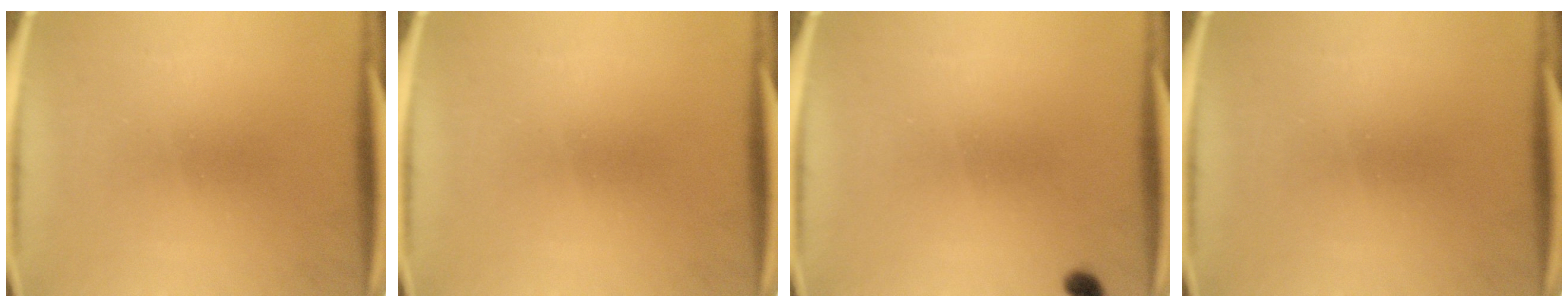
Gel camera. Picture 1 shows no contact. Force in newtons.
{"total": 0.0}
{"total": 1.5}
{"total": 0.0}